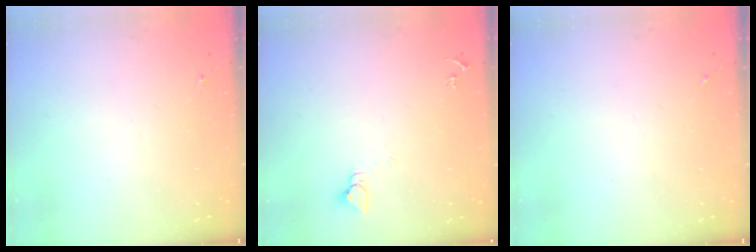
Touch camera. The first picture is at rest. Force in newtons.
{"total": 2.7, "press": 2.7, "slide": 0.1}
{"total": 0.0}